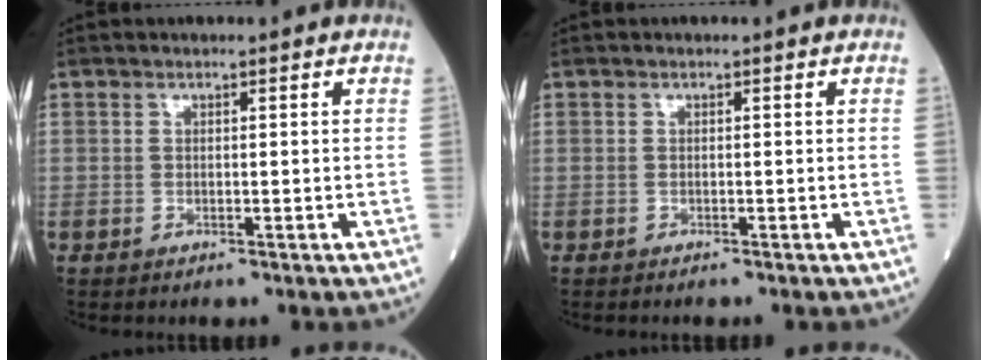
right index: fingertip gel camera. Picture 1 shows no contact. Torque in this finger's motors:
{"motor_torque": [-0.13, -0.02, 0.07, 0.02]}